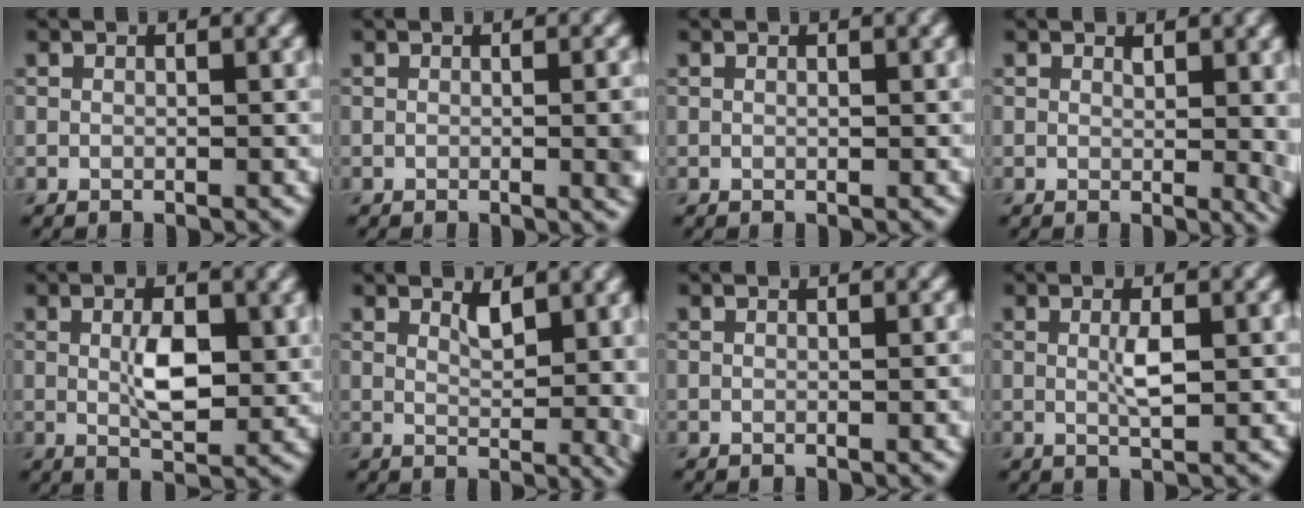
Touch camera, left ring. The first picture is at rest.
{"total": 2.7, "force": [-0.2, 0.7, 2.6], "torque": [-0.026, 0.001, -0.004]}
{"total": 0.5, "force": [0.2, 0.1, 0.5], "torque": [-0.007, 0.002, 0.003]}
{"total": 2.4, "force": [0.8, 0.8, 2.1], "torque": [-0.021, -0.007, 0.017]}
{"total": 4.7, "force": [0.5, 2.0, 4.3], "torque": [-0.081, -0.002, 0.012]}
{"total": 3.3, "force": [1.6, 1.1, 2.7], "torque": [-0.042, -0.006, 0.030]}
{"total": 1.2, "force": [-0.1, 0.3, 1.1], "torque": [-0.013, 0.000, -0.002]}
{"total": 2.5, "force": [0.2, 0.5, 2.4], "torque": [-0.047, 0.001, 0.003]}